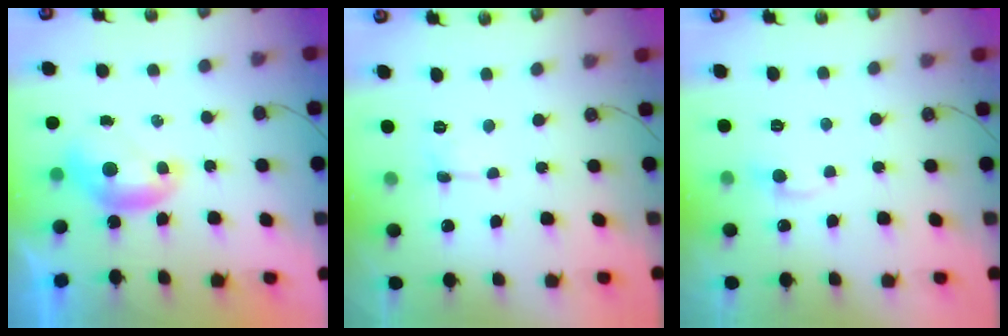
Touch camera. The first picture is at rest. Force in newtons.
{"total": 1.0, "press": 1.0, "slide": 0.1}
{"total": 0.0}